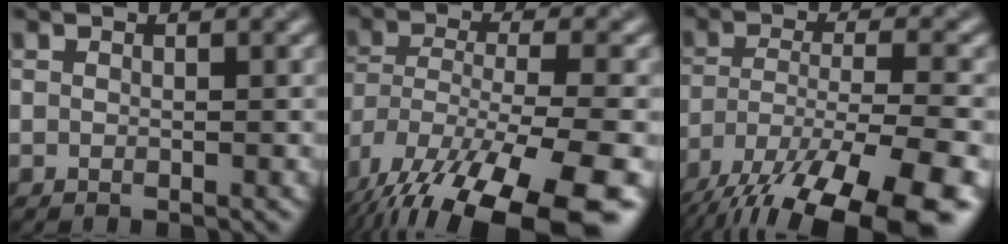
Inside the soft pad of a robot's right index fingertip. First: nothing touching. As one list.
[{"total": 16.0, "force": [-10.3, 6.3, 10.5], "torque": [-0.218, -0.051, -0.132]}, {"total": 14.5, "force": [-9.9, 5.4, 9.1], "torque": [-0.189, -0.039, -0.137]}]